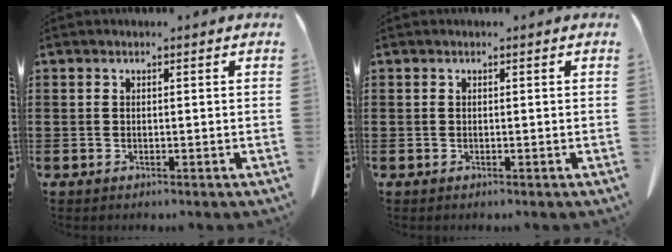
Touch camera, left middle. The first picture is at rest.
{"total": 0.0}